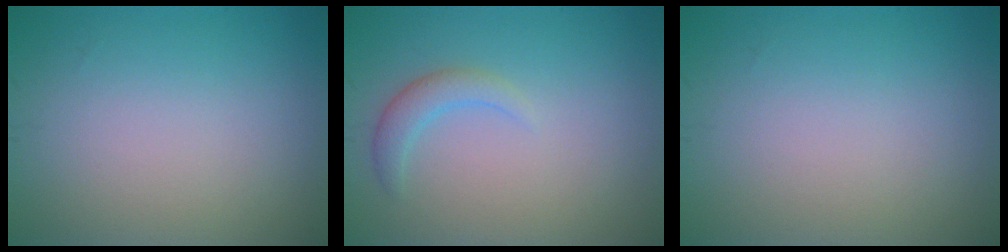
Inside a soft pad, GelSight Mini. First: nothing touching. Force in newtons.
{"total": 1.9, "press": 1.9, "slide": 0.1}
{"total": 0.0}